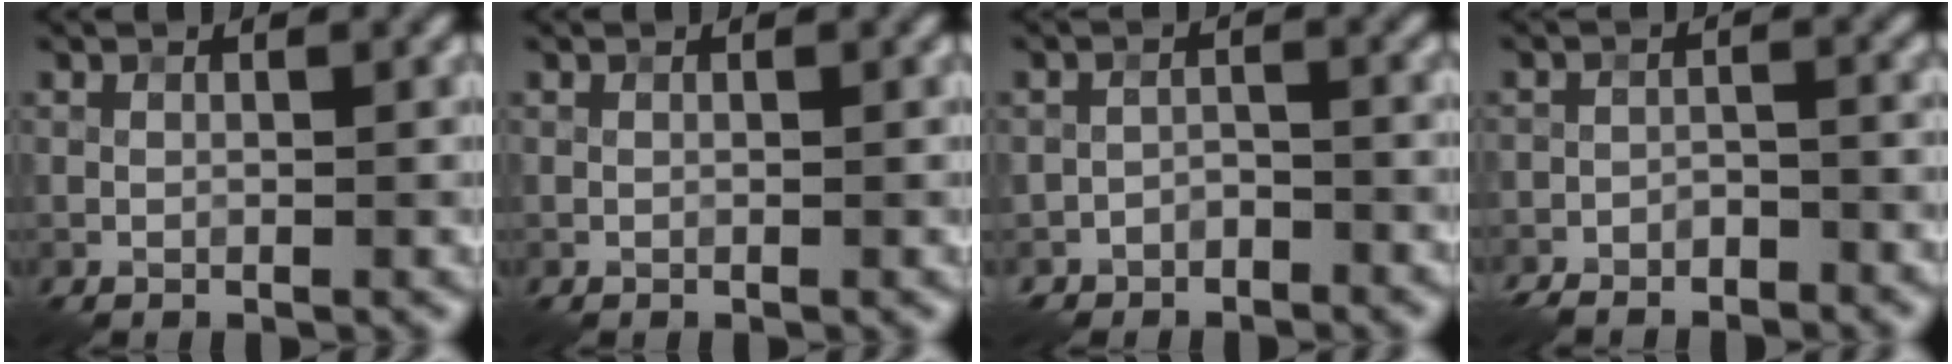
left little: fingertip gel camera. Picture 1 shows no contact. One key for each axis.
{"total": 0.0}
{"total": 2.6, "fx": -2.2, "fy": 1.4, "fz": 0.1, "tx": 0.006, "ty": 0.016, "tz": -0.036}
{"total": 4.2, "fx": -3.9, "fy": 1.4, "fz": 1.0, "tx": -0.016, "ty": 0.003, "tz": -0.065}